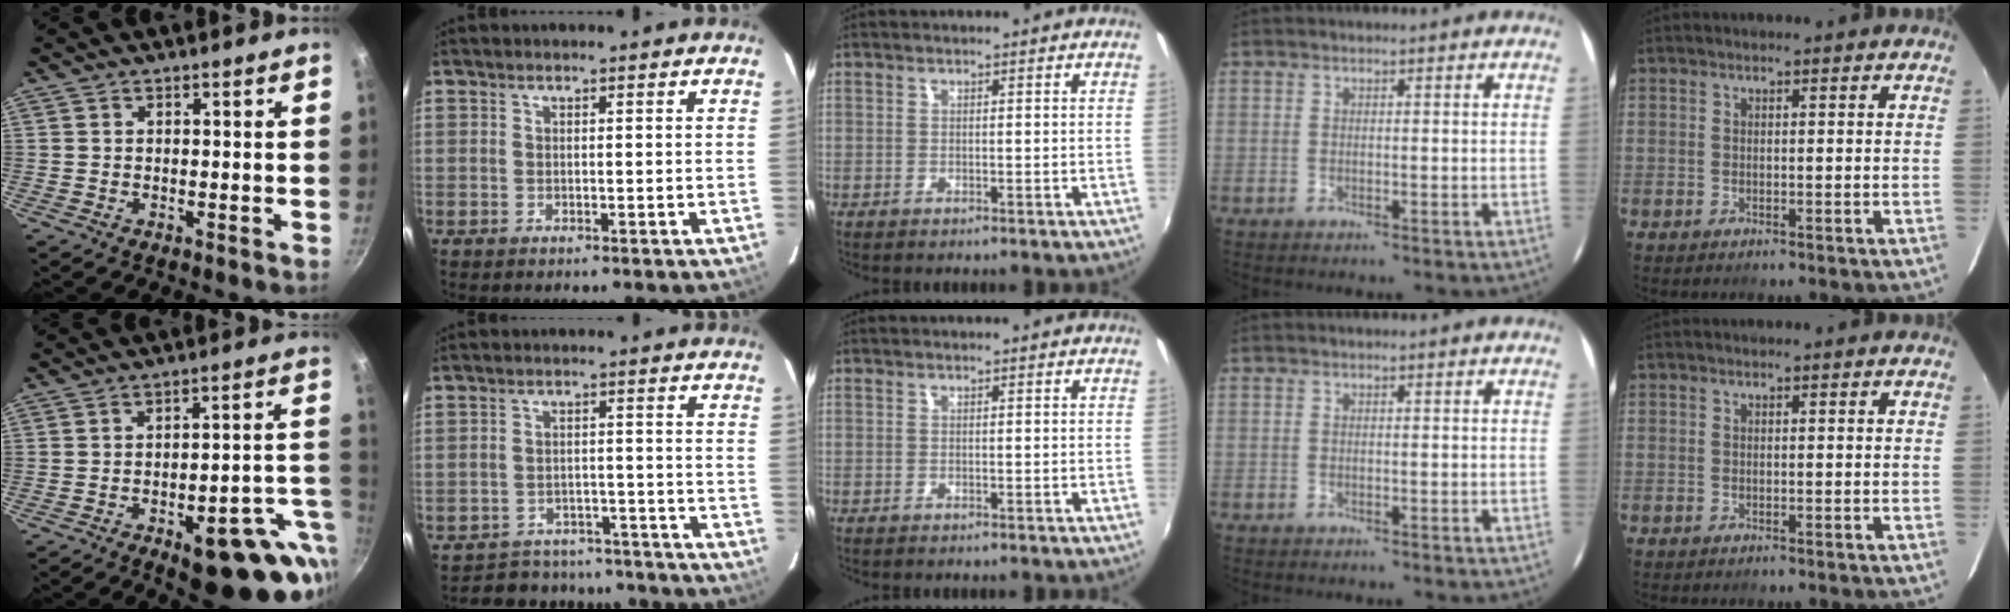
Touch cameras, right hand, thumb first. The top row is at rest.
{"thumb": {"total": 20.4, "force": [-7.9, 7.8, 17.1], "torque": [-0.154, 0.028, -0.098]}, "index": {"total": 14.3, "force": [-12.8, 5.7, 2.8], "torque": [-0.070, 0.032, -0.158]}}